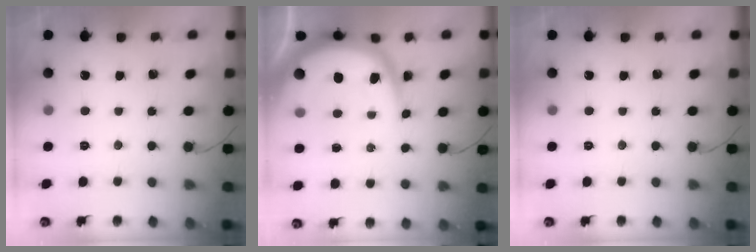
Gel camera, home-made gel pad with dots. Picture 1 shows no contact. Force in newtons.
{"total": 13.1, "press": 13.1, "slide": 1.0}
{"total": 0.0}